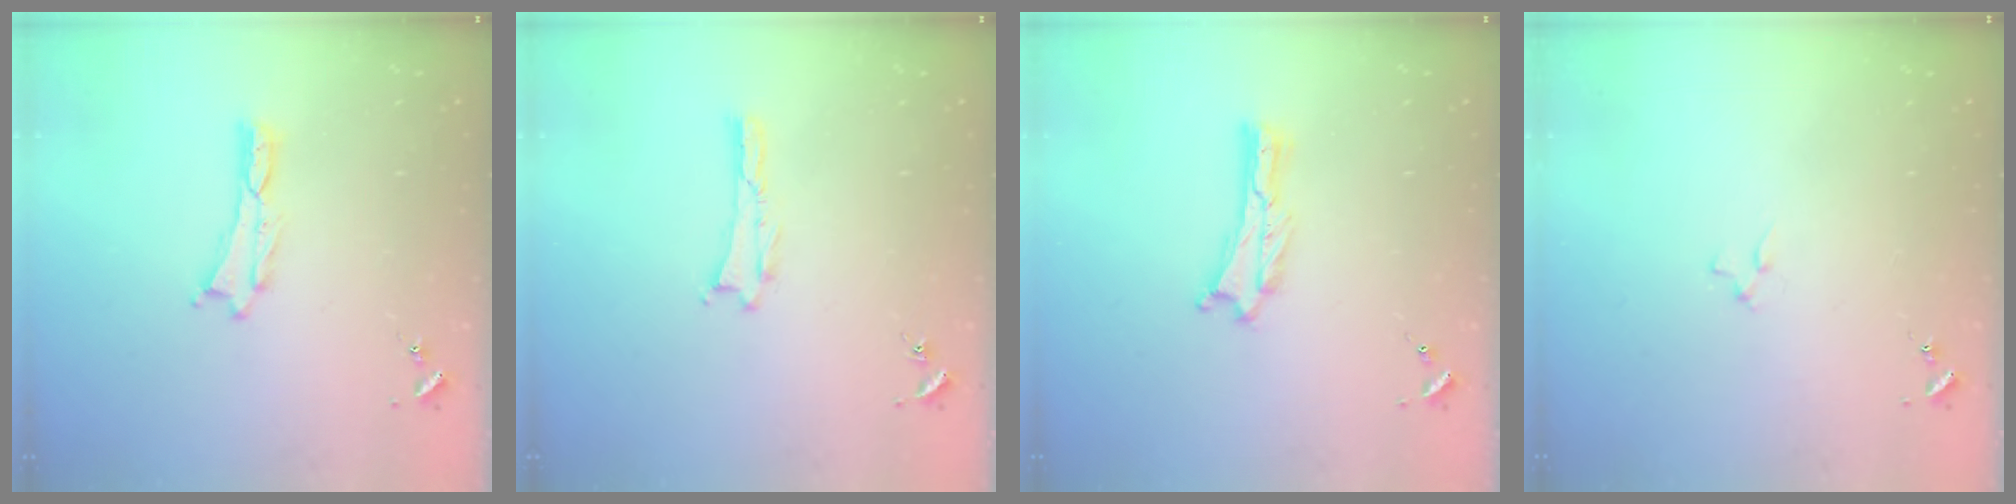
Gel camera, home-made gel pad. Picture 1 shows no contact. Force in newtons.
{"total": 0.0}
{"total": 0.0}
{"total": 0.9, "press": 0.9, "slide": 0.2}